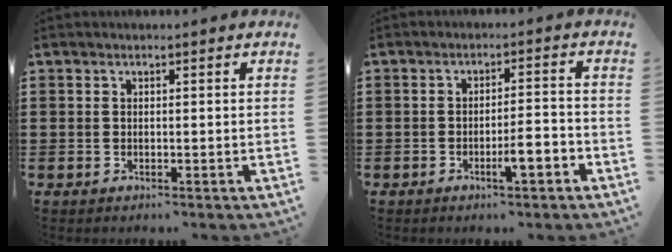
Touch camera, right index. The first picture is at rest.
{"total": 4.5, "force": [-2.3, 0.8, 3.8], "torque": [-0.061, 0.004, -0.042]}